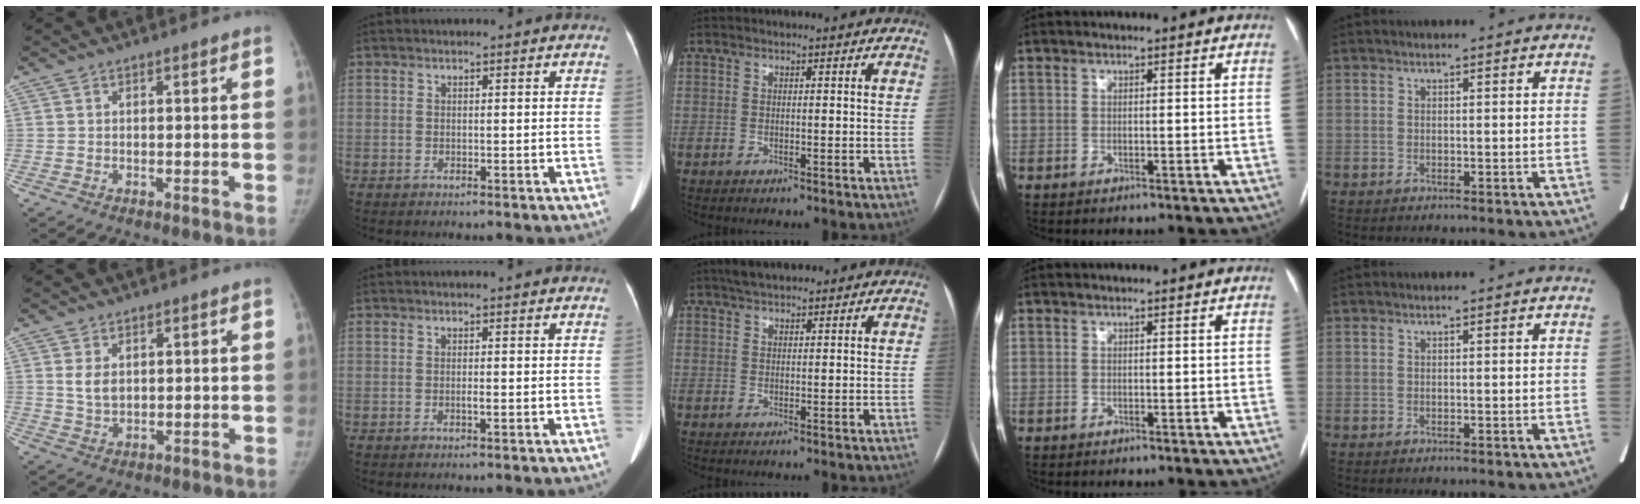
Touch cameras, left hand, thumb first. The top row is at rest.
{"thumb": {"total": 3.5, "force": [1.1, 2.3, 2.4], "torque": [-0.037, -0.008, 0.026]}, "index": {"total": 0.7, "force": [-0.2, -0.1, 0.7], "torque": [-0.019, 0.001, -0.003]}, "middle": {"total": 3.6, "force": [3.0, 1.1, 1.6], "torque": [-0.027, 0.020, 0.052]}}